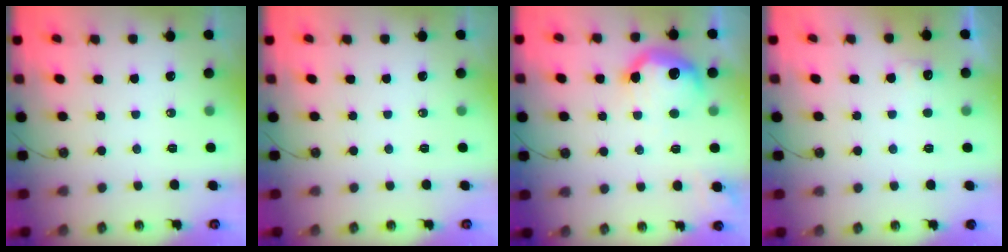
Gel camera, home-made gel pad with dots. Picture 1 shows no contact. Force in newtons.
{"total": 0.0}
{"total": 14.3, "press": 14.3, "slide": 0.9}
{"total": 4.6, "press": 4.4, "slide": 1.3}